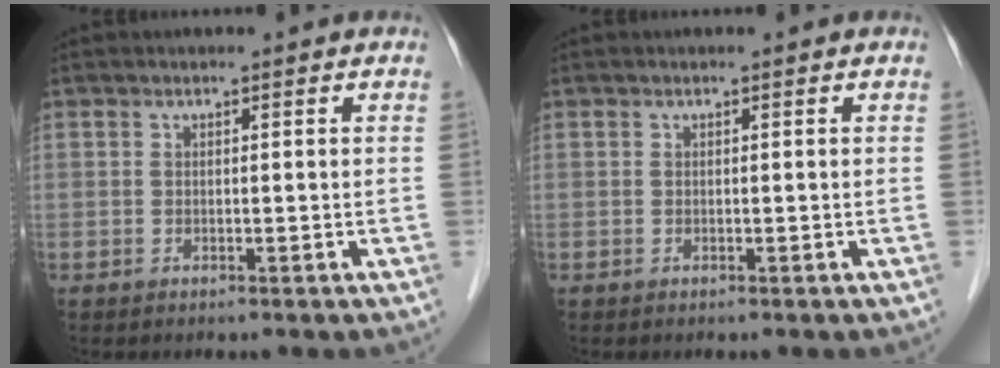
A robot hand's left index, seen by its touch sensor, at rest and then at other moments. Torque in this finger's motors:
{"motor_torque": [-0.01, -0.01, 0.01, 0.00]}